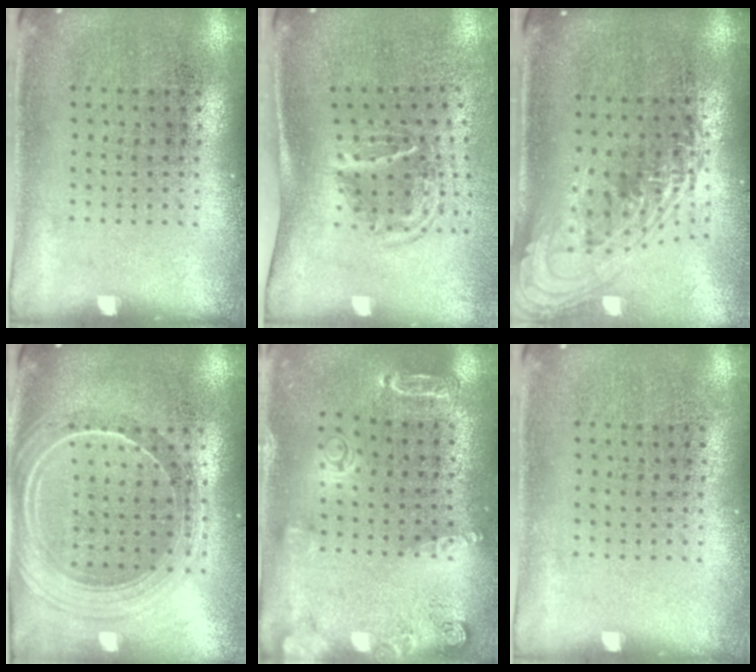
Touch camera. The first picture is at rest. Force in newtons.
{"total": 1.8, "press": 1.1, "slide": 1.5}
{"total": 2.2, "press": 1.6, "slide": 1.5}
{"total": 2.3, "press": 2.0, "slide": 1.2}
{"total": 1.6, "press": 1.6, "slide": 0.1}
{"total": 0.0}